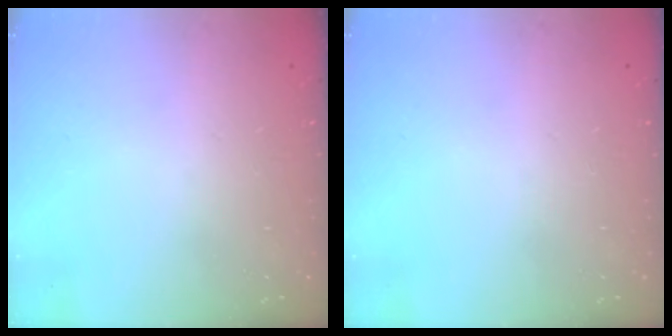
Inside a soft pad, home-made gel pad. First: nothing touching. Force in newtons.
{"total": 0.0}